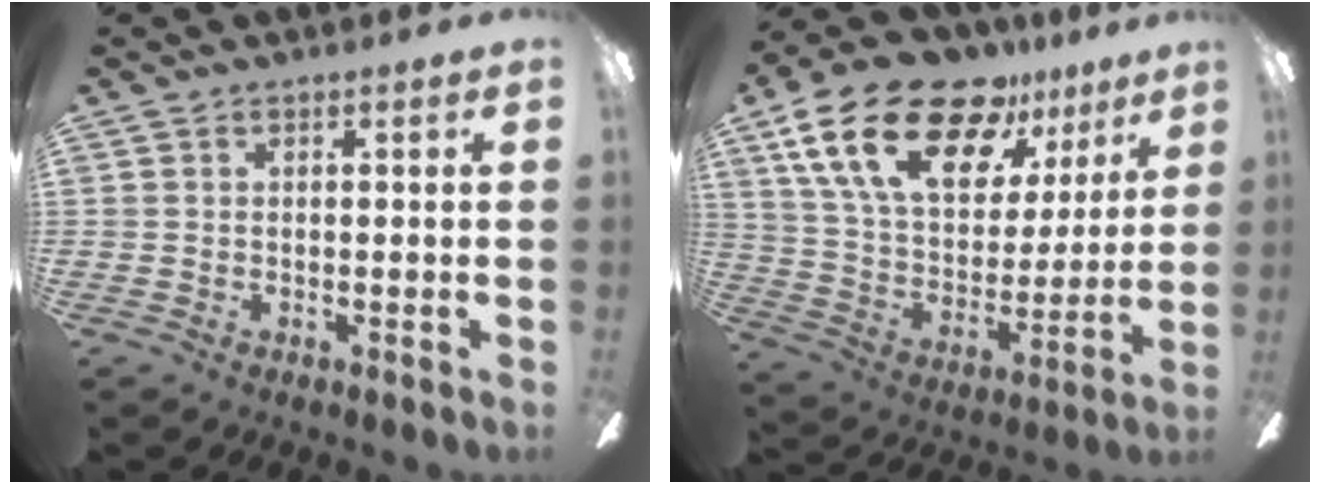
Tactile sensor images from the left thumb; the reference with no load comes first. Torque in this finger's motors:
{"motor_torque": [0.50, 0.61, 1.63, -1.14, 0.47]}